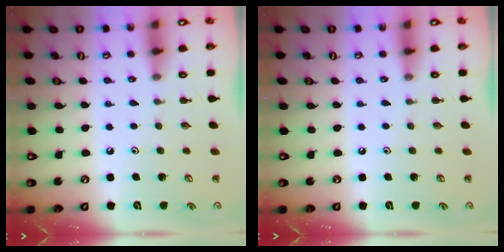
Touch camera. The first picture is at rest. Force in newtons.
{"total": 0.0}